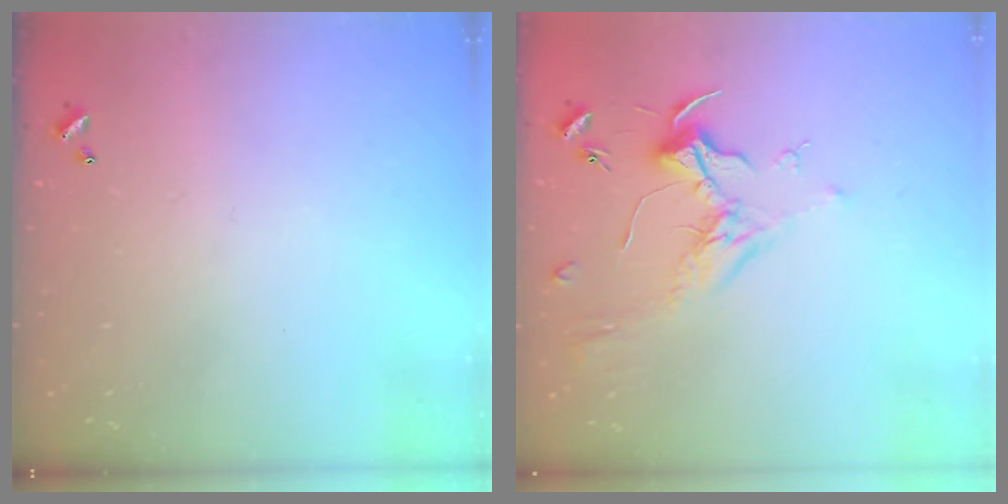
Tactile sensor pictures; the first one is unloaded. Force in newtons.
{"total": 1.8, "press": 1.6, "slide": 0.7}